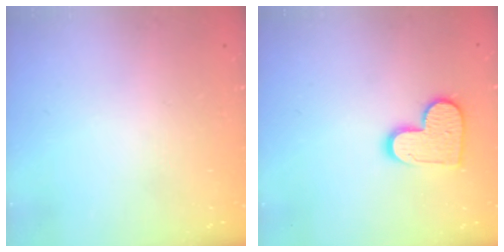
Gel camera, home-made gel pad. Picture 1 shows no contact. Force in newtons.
{"total": 11.1, "press": 11.1, "slide": 0.4}